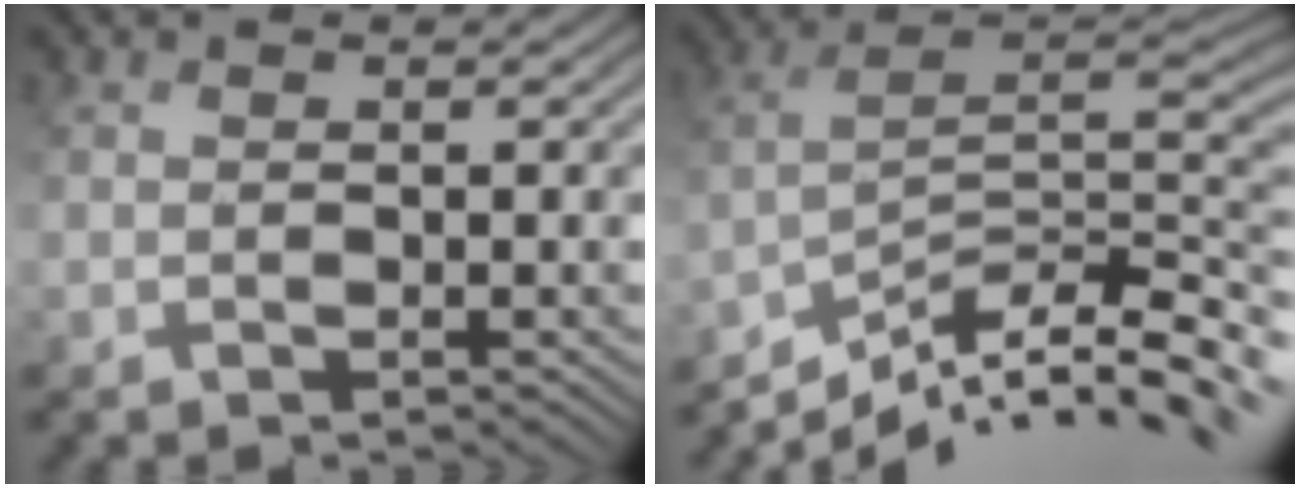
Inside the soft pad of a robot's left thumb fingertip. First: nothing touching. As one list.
[{"total": 13.6, "force": [-9.3, 3.1, 9.5], "torque": [-0.162, 0.007, -0.151]}]